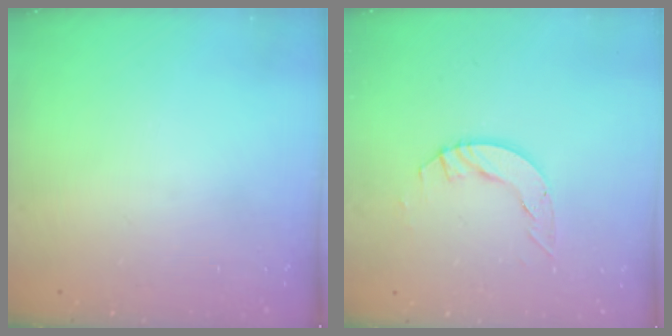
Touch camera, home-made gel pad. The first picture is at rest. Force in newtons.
{"total": 5.0, "press": 5.0, "slide": 0.2}